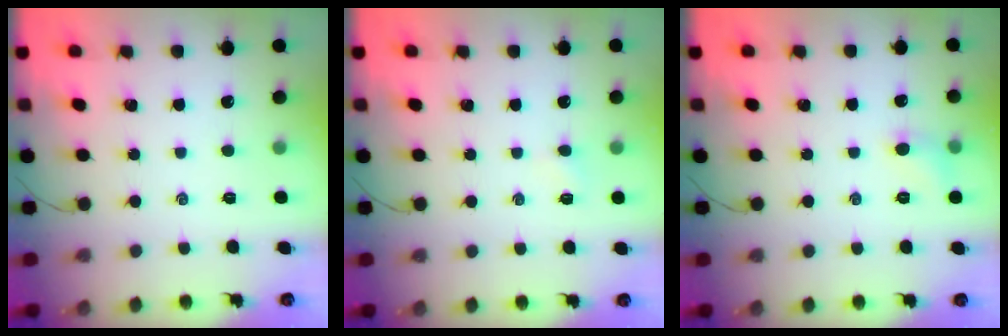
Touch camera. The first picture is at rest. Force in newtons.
{"total": 1.6, "press": 1.5, "slide": 0.5}
{"total": 5.5, "press": 5.3, "slide": 1.7}